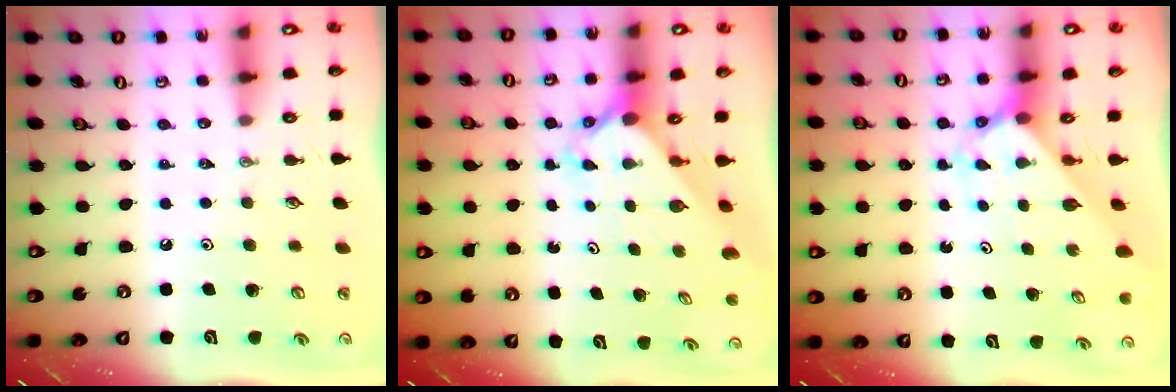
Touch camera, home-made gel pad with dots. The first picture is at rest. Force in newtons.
{"total": 2.6, "press": 2.6, "slide": 0.3}
{"total": 2.3, "press": 2.3, "slide": 0.2}